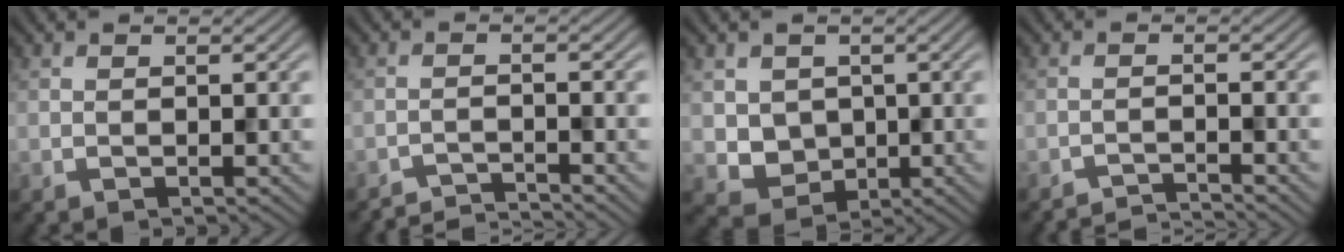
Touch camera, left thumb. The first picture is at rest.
{"total": 3.2, "force": [-3.2, 0.1, 0.7], "torque": [-0.008, 0.003, -0.063]}
{"total": 4.4, "force": [0.6, 4.1, 1.7], "torque": [-0.049, -0.013, 0.008]}
{"total": 2.9, "force": [-2.8, 0.1, 0.9], "torque": [-0.009, 0.004, -0.056]}